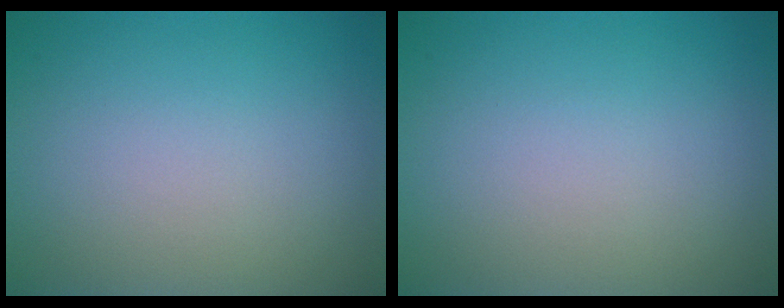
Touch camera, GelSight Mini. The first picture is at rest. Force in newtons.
{"total": 0.0}